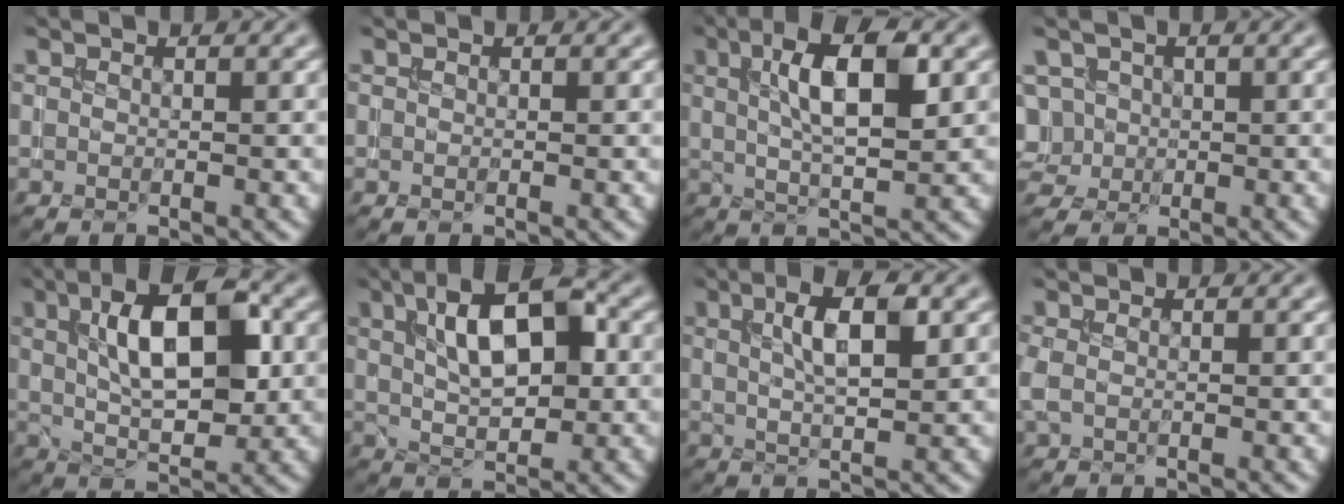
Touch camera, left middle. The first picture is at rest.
{"total": 0.0}
{"total": 7.2, "force": [2.1, 2.4, 6.5], "torque": [-0.112, 0.009, 0.034]}
{"total": 3.8, "force": [0.3, 3.5, 1.6], "torque": [-0.037, 0.020, 0.009]}
{"total": 9.0, "force": [2.1, 3.9, 7.9], "torque": [-0.126, 0.013, 0.031]}
{"total": 7.7, "force": [2.1, 3.5, 6.6], "torque": [-0.107, 0.019, 0.030]}
{"total": 4.9, "force": [1.7, 1.5, 4.3], "torque": [-0.078, 0.009, 0.028]}
{"total": 1.3, "force": [0.0, 0.8, 1.0], "torque": [-0.027, 0.001, -0.003]}